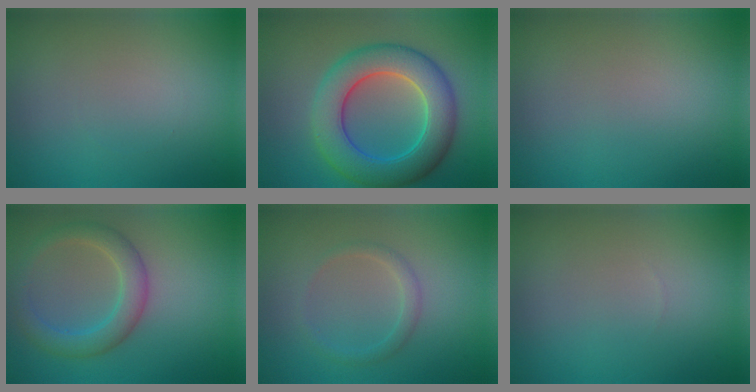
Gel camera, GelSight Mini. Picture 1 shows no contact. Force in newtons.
{"total": 8.1, "press": 8.1, "slide": 0.2}
{"total": 0.0}
{"total": 3.7, "press": 3.7, "slide": 0.3}
{"total": 1.4, "press": 1.4, "slide": 0.0}
{"total": 0.0}